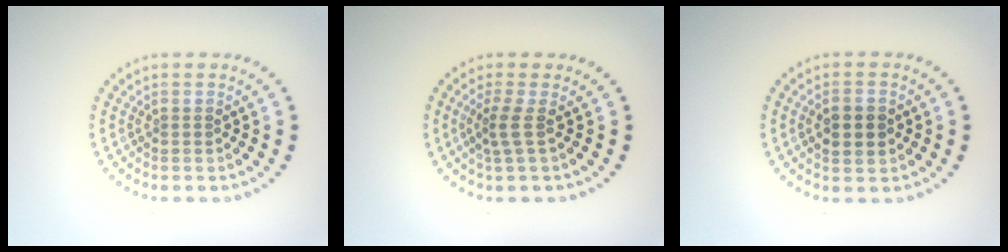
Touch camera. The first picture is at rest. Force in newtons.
{"total": 2.0, "press": 1.4, "slide": 1.4}
{"total": 3.5, "press": 3.5, "slide": 0.0}